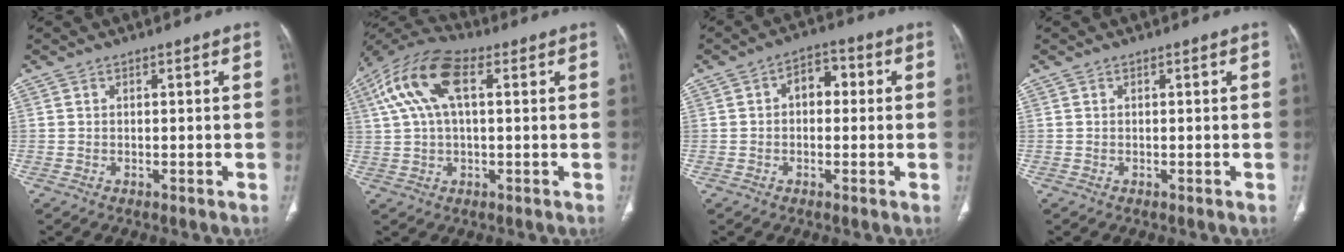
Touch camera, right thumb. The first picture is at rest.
{"total": 13.3, "force": [3.9, 6.3, 11.1], "torque": [-0.233, 0.036, 0.068]}
{"total": 5.4, "force": [0.5, 3.7, 3.9], "torque": [-0.036, 0.019, -0.002]}
{"total": 0.0}